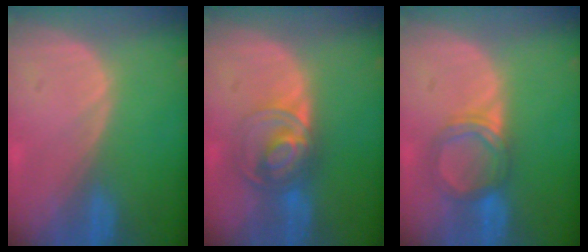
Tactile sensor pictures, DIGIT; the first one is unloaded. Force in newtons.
{"total": 7.3, "press": 6.0, "slide": 4.1}
{"total": 4.7, "press": 4.4, "slide": 1.7}